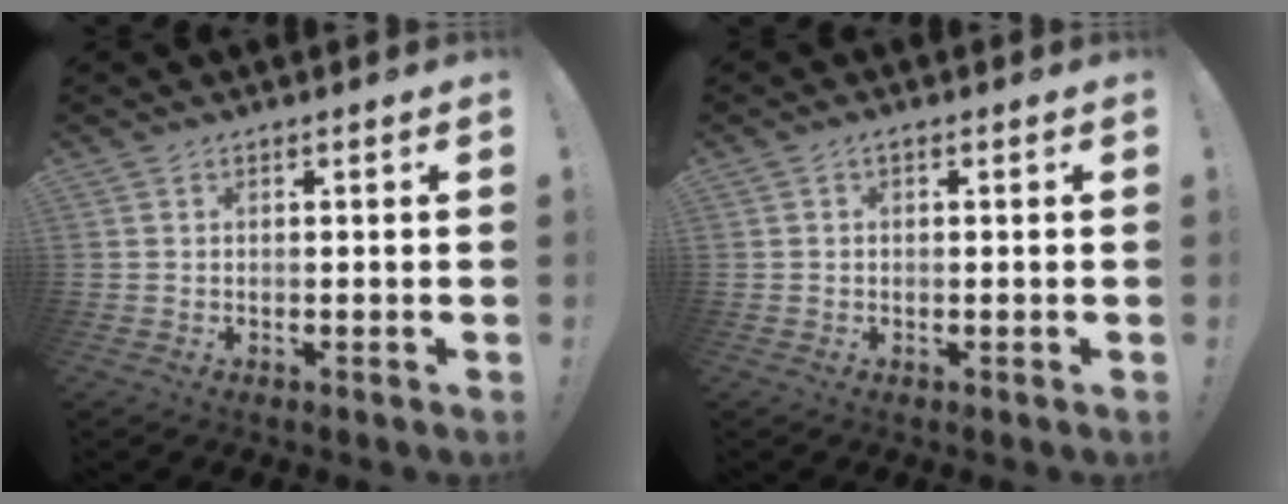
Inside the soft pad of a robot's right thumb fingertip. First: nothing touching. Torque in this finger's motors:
{"motor_torque": [-0.37, 0.17, 0.14, -0.13, 0.06]}